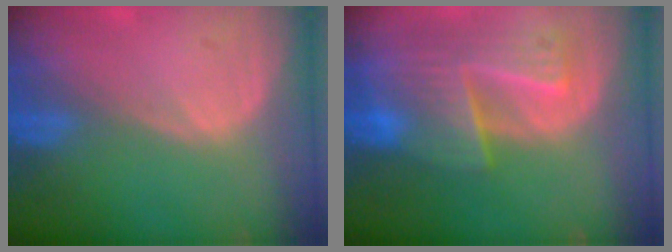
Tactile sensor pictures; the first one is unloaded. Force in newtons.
{"total": 9.5, "press": 8.4, "slide": 4.5}